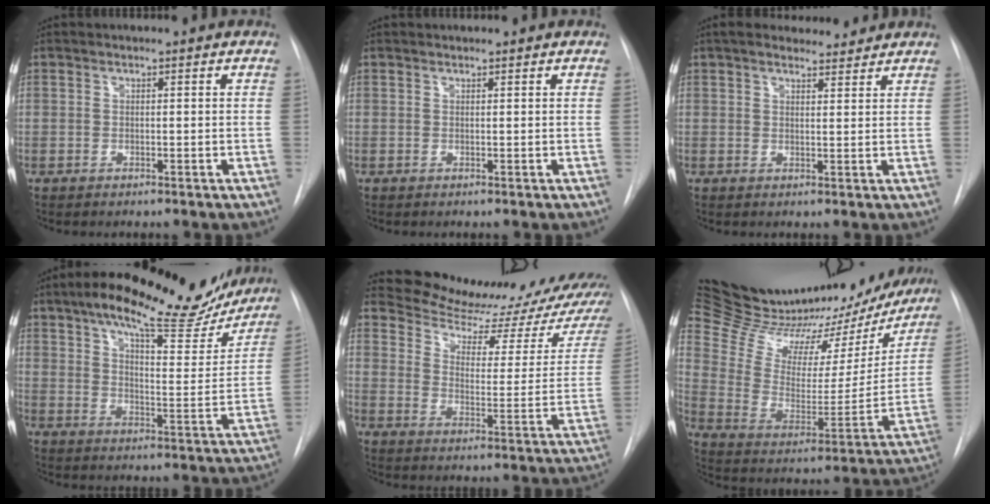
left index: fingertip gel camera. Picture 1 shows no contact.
{"total": 1.0, "force": [1.0, 0.1, 0.1], "torque": [-0.006, 0.016, 0.017]}
{"total": 8.2, "force": [7.4, 2.1, 2.8], "torque": [-0.036, 0.017, 0.100]}
{"total": 24.6, "force": [19.6, 6.6, 13.3], "torque": [-0.198, 0.006, 0.257]}
{"total": 20.9, "force": [19.4, 3.7, 6.8], "torque": [-0.082, -0.059, 0.248]}
{"total": 33.4, "force": [28.6, 10.2, 14.0], "torque": [-0.234, -0.043, 0.398]}